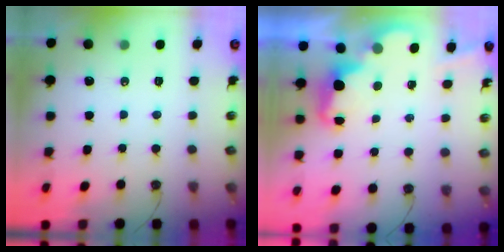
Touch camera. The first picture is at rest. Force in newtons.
{"total": 2.3, "press": 2.2, "slide": 0.5}